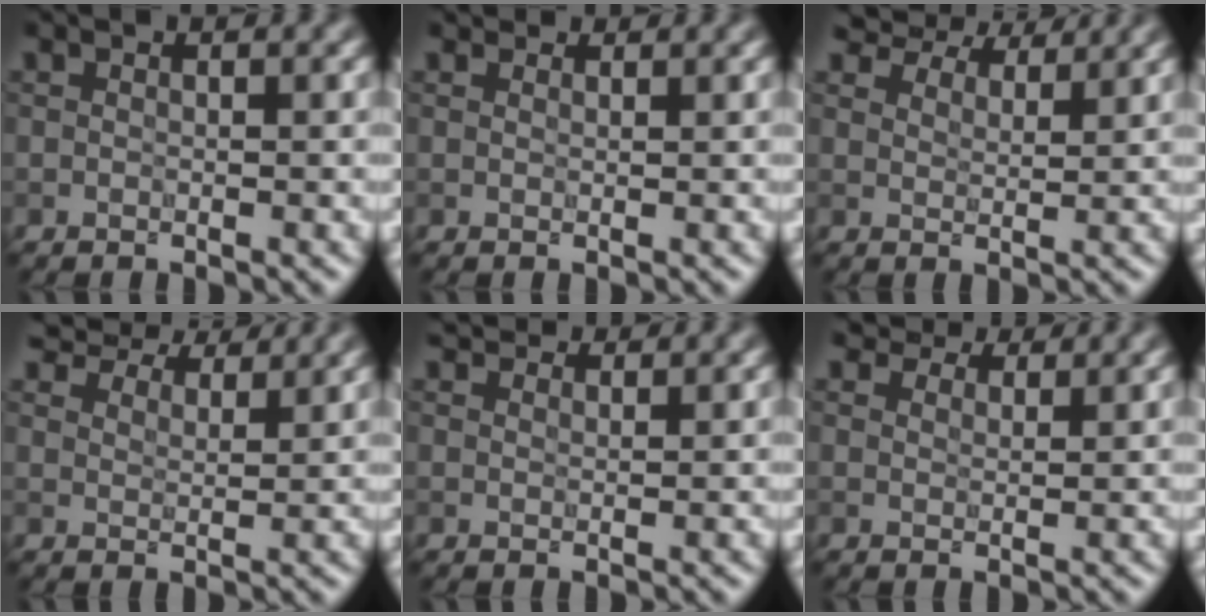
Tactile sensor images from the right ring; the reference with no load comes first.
{"total": 1.6, "force": [1.4, 0.6, 0.3], "torque": [-0.011, -0.003, 0.012]}
{"total": 9.0, "force": [7.8, 2.9, 3.3], "torque": [-0.078, 0.002, 0.124]}
{"total": 8.9, "force": [7.9, 2.6, 3.1], "torque": [-0.075, 0.003, 0.124]}
{"total": 3.9, "force": [3.5, 1.2, 1.2], "torque": [-0.027, -0.001, 0.057]}
{"total": 4.8, "force": [4.3, 1.8, 1.3], "torque": [-0.039, -0.011, 0.078]}